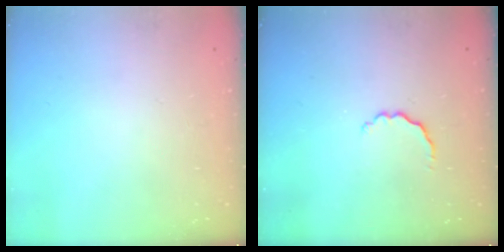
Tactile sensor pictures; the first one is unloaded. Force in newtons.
{"total": 2.7, "press": 2.6, "slide": 0.8}